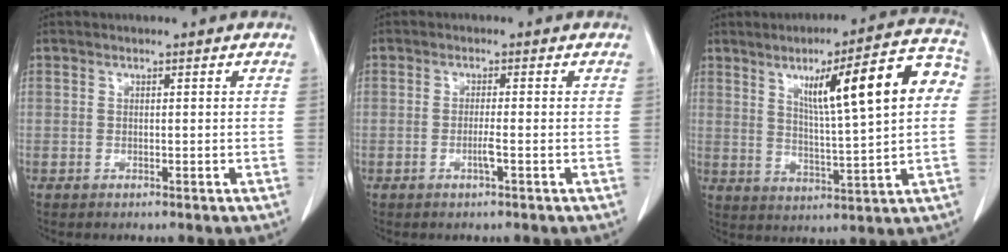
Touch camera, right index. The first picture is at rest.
{"total": 1.8, "force": [-0.7, -0.2, 1.6], "torque": [-0.033, -0.002, -0.015]}
{"total": 15.7, "force": [4.2, 1.6, 15.0], "torque": [-0.213, 0.027, 0.060]}